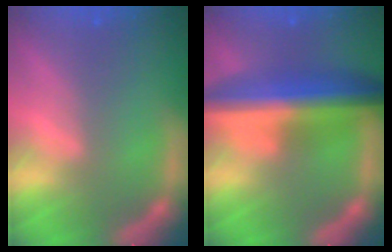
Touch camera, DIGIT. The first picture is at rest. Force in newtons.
{"total": 9.5}